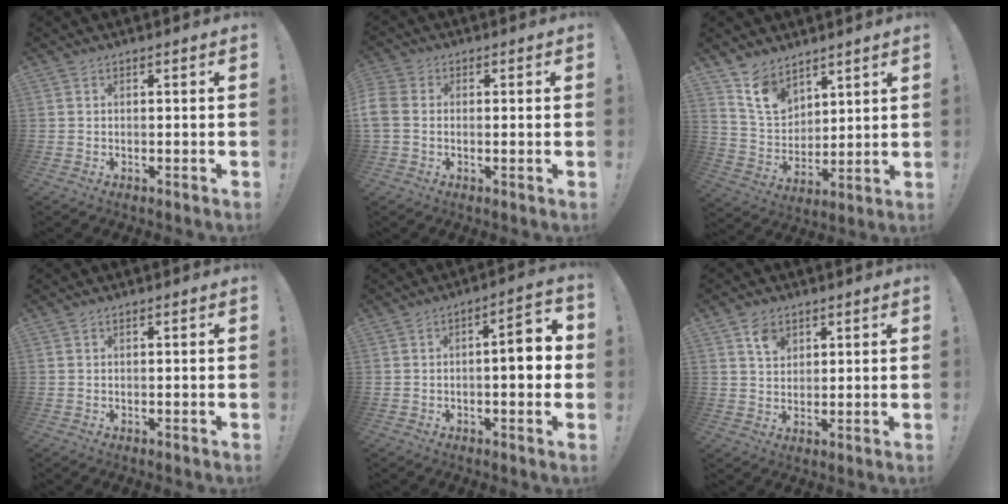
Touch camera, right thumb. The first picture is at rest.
{"total": 4.7, "force": [0.2, 3.5, 3.1], "torque": [-0.076, 0.004, 0.005]}
{"total": 10.8, "force": [8.0, 6.4, 3.4], "torque": [-0.078, -0.049, 0.162]}
{"total": 0.0}
{"total": 7.5, "force": [-0.5, 2.3, 7.1], "torque": [-0.091, 0.001, -0.015]}
{"total": 5.9, "force": [3.4, 4.2, 2.3], "torque": [-0.036, -0.008, 0.062]}